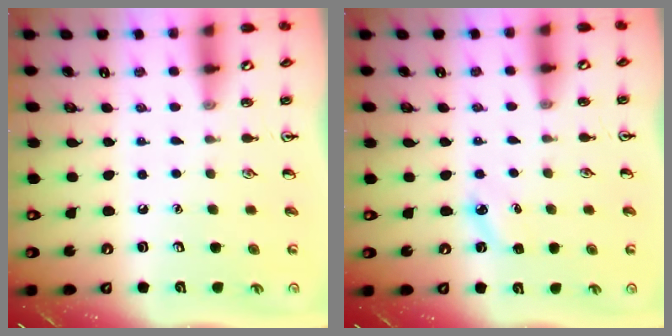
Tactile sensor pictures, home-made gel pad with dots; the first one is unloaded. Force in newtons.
{"total": 3.9, "press": 3.7, "slide": 1.1}